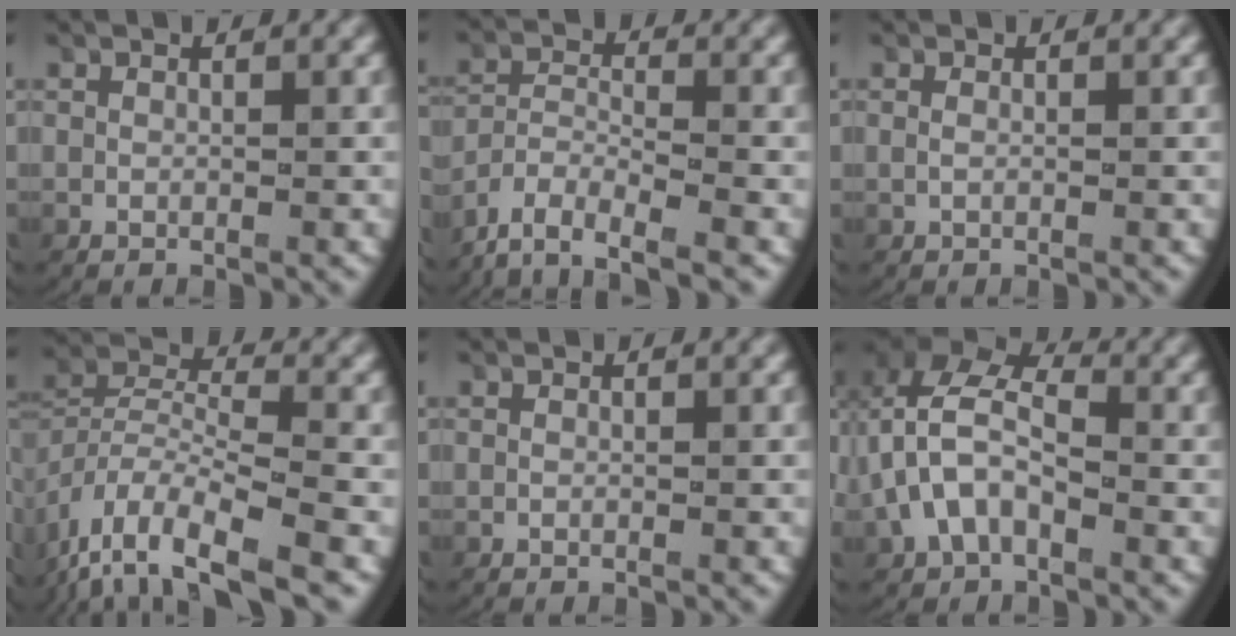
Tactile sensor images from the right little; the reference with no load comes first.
{"total": 8.4, "force": [-6.6, 4.1, 3.1], "torque": [-0.075, -0.036, -0.103]}
{"total": 0.0}
{"total": 6.6, "force": [-3.2, 3.2, 4.8], "torque": [-0.104, -0.017, -0.049]}
{"total": 0.0}
{"total": 8.5, "force": [1.4, 6.7, 5.0], "torque": [-0.108, 0.004, 0.007]}